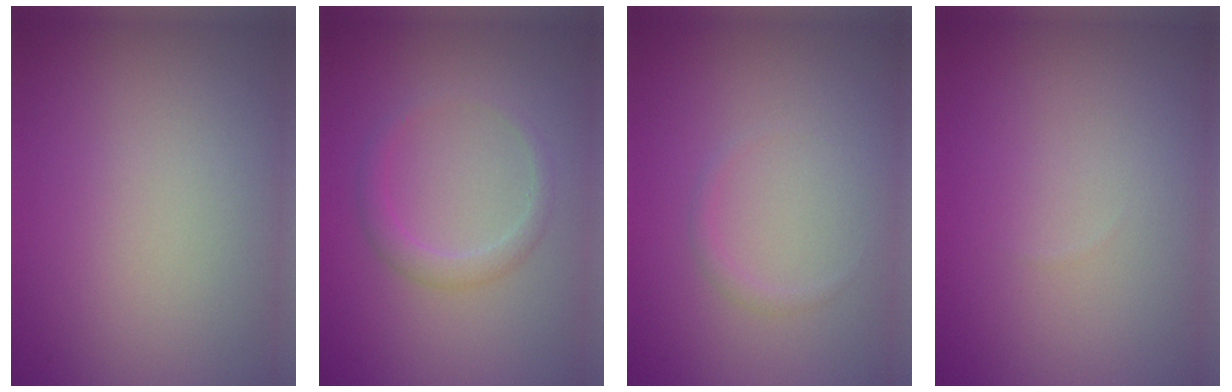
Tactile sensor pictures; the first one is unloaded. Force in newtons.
{"total": 1.8, "press": 1.8, "slide": 0.0}
{"total": 0.7, "press": 0.7, "slide": 0.0}
{"total": 0.0}